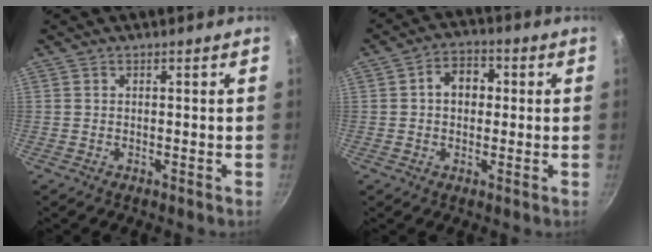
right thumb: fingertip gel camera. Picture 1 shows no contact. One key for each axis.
{"total": 6.4, "fx": 0.7, "fy": 4.9, "fz": 4.1, "tx": -0.033, "ty": 0.015, "tz": 0.002}